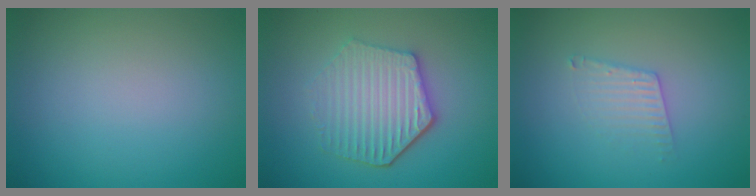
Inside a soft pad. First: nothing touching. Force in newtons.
{"total": 5.0, "press": 4.3, "slide": 2.6}
{"total": 2.0, "press": 2.0, "slide": 0.1}